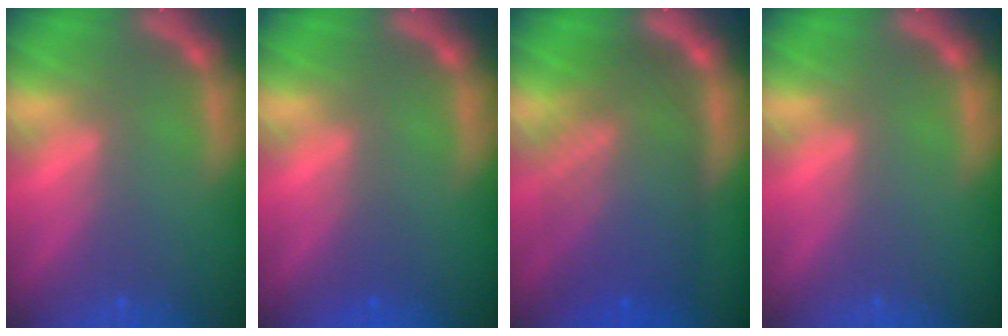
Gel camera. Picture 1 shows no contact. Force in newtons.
{"total": 1.0}
{"total": 10.0}
{"total": 0.0}